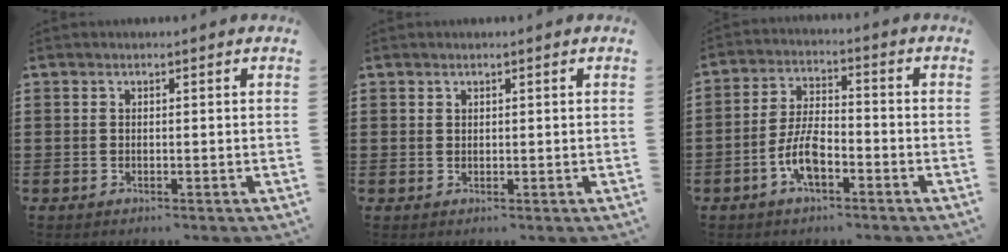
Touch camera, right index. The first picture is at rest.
{"total": 0.8, "force": [0.6, 0.5, 0.1], "torque": [-0.002, 0.001, 0.012]}
{"total": 7.0, "force": [-3.2, 2.9, 5.5], "torque": [-0.131, -0.001, -0.066]}